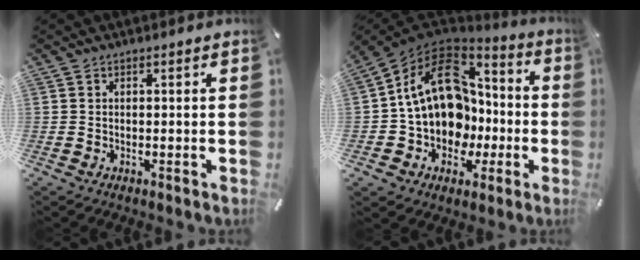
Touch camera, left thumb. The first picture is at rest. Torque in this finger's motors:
{"motor_torque": [0.25, 2.49, 2.77, 0.00, 0.31]}